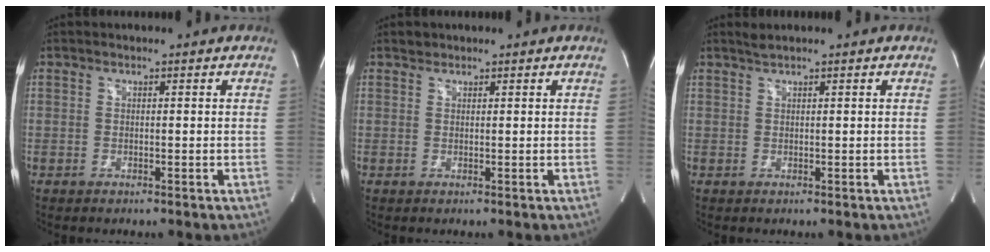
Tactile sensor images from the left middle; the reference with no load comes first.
{"total": 0.8, "force": [0.7, 0.3, -0.1], "torque": [-0.001, 0.001, 0.010]}
{"total": 1.0, "force": [0.9, -0.3, 0.4], "torque": [-0.014, 0.005, 0.024]}